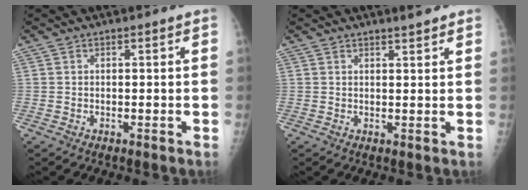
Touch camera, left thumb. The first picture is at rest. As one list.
[{"total": 2.3, "force": [2.0, 0.3, 1.1], "torque": [-0.013, -0.012, 0.027]}]